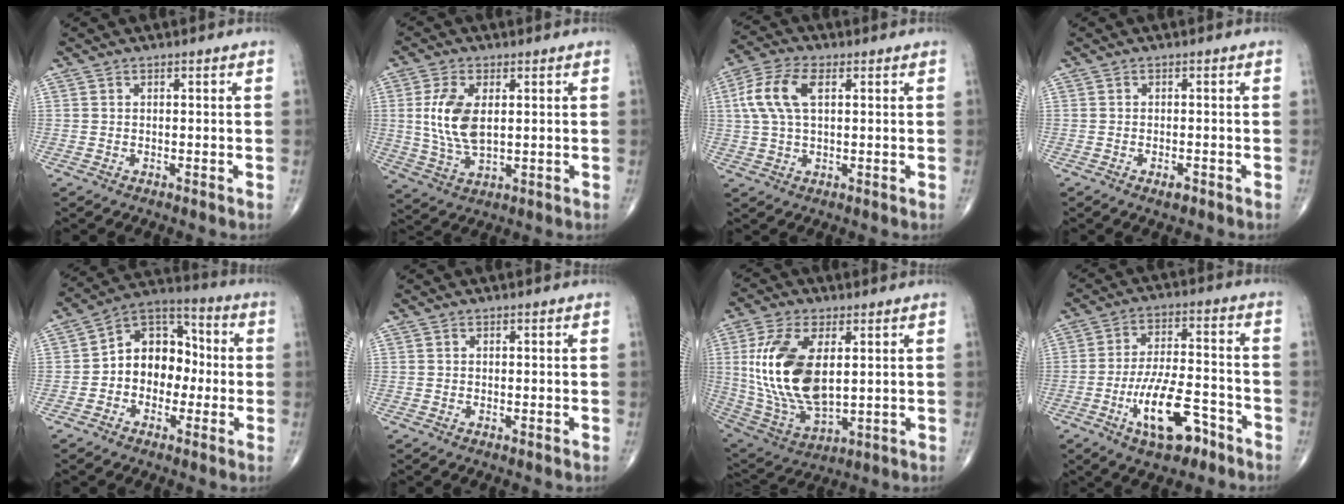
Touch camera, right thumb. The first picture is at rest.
{"total": 9.5, "force": [1.4, 4.8, 8.1], "torque": [-0.169, -0.012, 0.034]}
{"total": 9.2, "force": [2.3, 4.7, 7.6], "torque": [-0.170, 0.019, 0.041]}
{"total": 1.6, "force": [-1.0, 0.6, 1.1], "torque": [-0.017, 0.001, -0.016]}
{"total": 12.4, "force": [-0.9, 9.4, 8.1], "torque": [-0.082, 0.044, -0.031]}
{"total": 0.0}
{"total": 18.6, "force": [3.0, 9.6, 15.7], "torque": [-0.315, -0.020, 0.068]}
{"total": 12.8, "force": [-6.4, 5.2, 9.8], "torque": [-0.163, 0.035, -0.105]}